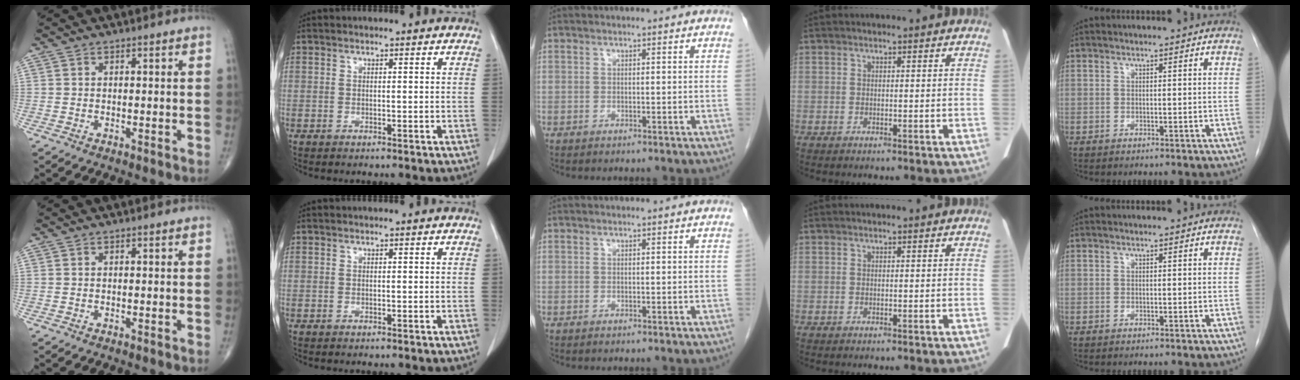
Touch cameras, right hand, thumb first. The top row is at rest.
{}